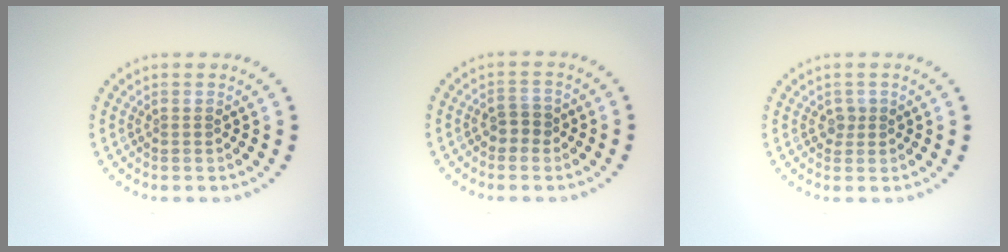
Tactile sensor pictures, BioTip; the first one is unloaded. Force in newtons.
{"total": 1.7, "press": 1.6, "slide": 0.5}
{"total": 0.9, "press": 0.8, "slide": 0.4}